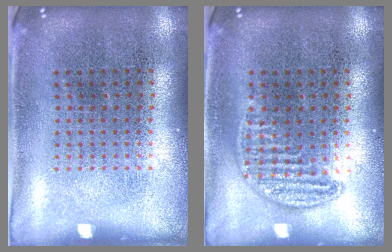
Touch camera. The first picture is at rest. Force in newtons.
{"total": 0.9, "press": 0.9, "slide": 0.2}